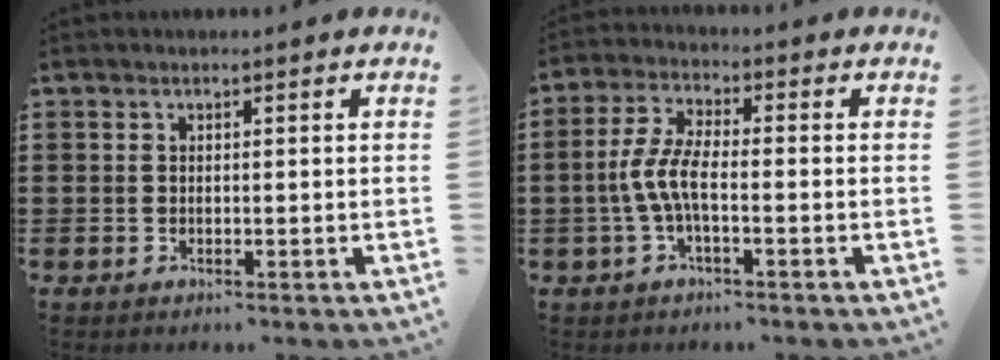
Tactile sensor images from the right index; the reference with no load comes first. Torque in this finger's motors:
{"motor_torque": [1.11, -0.13, 0.67, 0.21]}